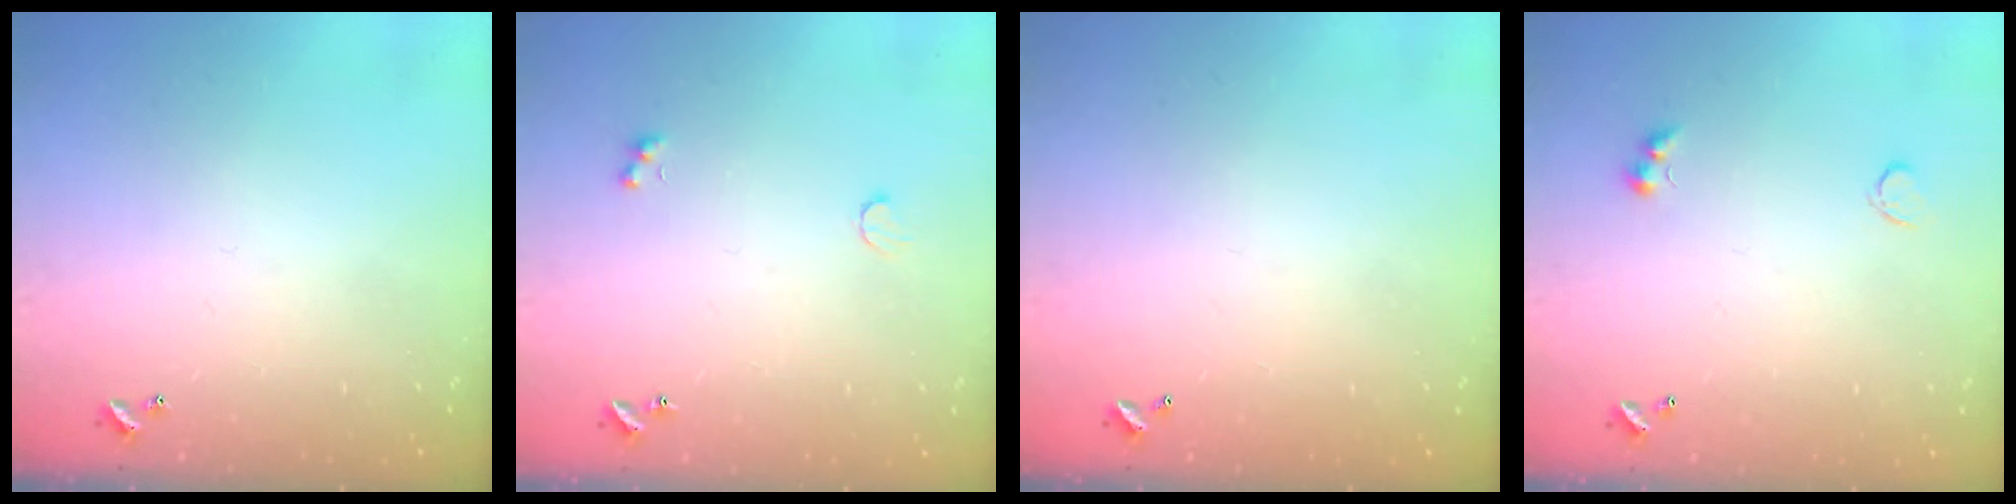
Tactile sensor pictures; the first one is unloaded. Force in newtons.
{"total": 2.1, "press": 2.0, "slide": 0.8}
{"total": 2.9, "press": 2.9, "slide": 0.1}
{"total": 3.8, "press": 3.8, "slide": 0.5}